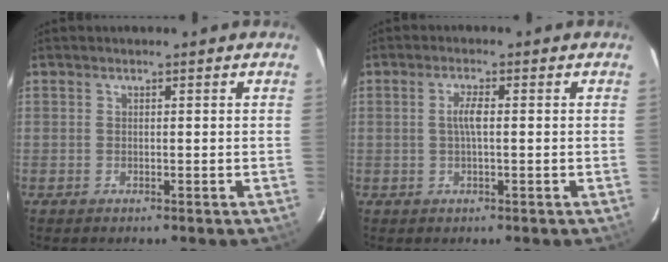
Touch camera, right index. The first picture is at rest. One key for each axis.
{"total": 2.6, "fx": 0.0, "fy": 0.3, "fz": 2.6, "tx": -0.051, "ty": 0.003, "tz": 0.000}